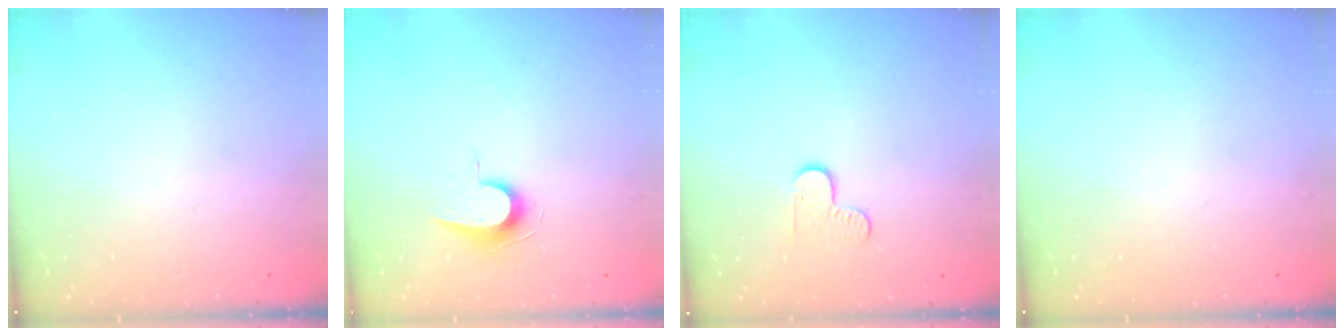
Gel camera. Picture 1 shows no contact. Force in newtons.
{"total": 7.1, "press": 7.0, "slide": 0.7}
{"total": 5.5, "press": 5.4, "slide": 0.6}
{"total": 0.0}